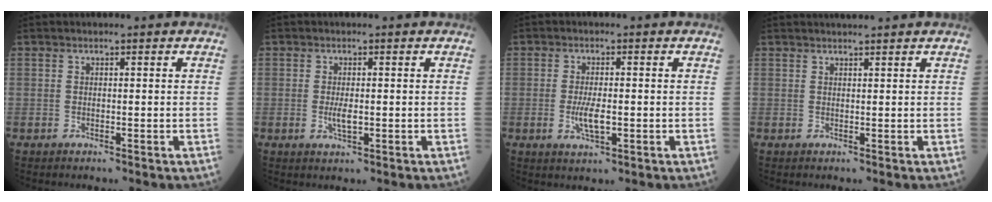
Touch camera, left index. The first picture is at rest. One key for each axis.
{"total": 2.3, "fx": -0.4, "fy": 0.7, "fz": 2.2, "tx": -0.046, "ty": -0.003, "tz": -0.003}
{"total": 3.9, "fx": -0.9, "fy": 1.1, "fz": 3.6, "tx": -0.078, "ty": -0.005, "tz": -0.013}
{"total": 3.1, "fx": 2.9, "fy": -0.2, "fz": 1.1, "tx": -0.013, "ty": 0.019, "tz": 0.041}